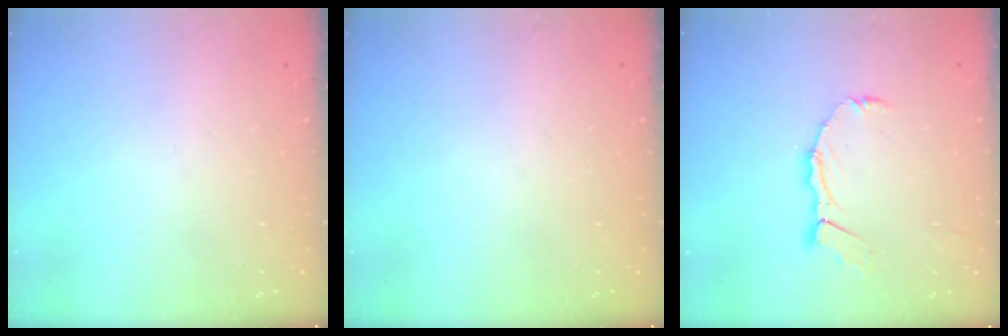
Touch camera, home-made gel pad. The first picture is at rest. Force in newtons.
{"total": 0.0}
{"total": 8.2, "press": 8.1, "slide": 1.0}